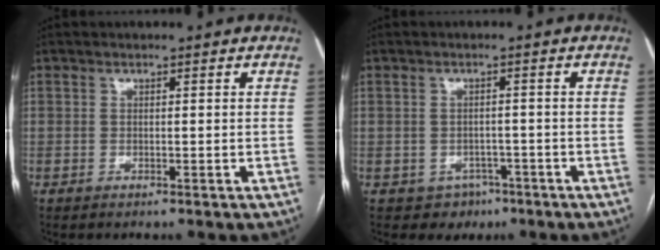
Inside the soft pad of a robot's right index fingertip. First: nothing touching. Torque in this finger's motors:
{"motor_torque": [0.04, 0.03, 0.03, 0.01]}